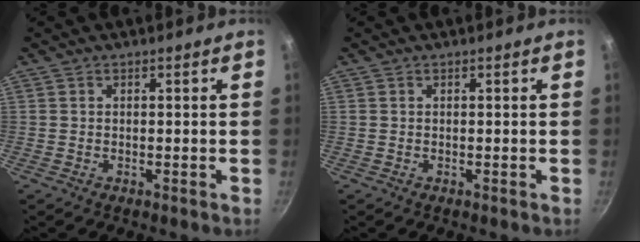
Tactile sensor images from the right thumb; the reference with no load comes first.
{"total": 0.0}